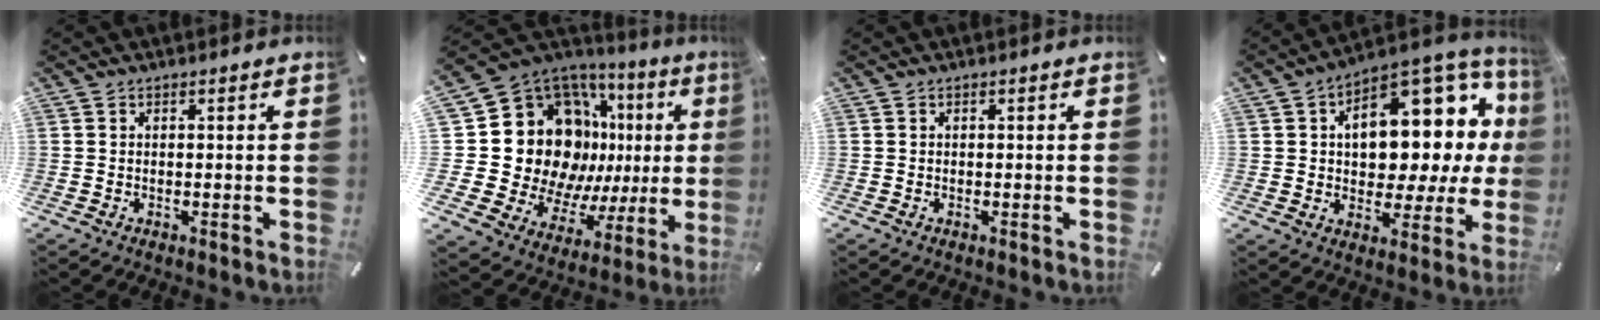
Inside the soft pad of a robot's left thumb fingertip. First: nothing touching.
{"total": 27.8, "force": [5.8, 20.1, 18.2], "torque": [-0.293, -0.078, 0.160]}
{"total": 0.0}
{"total": 16.7, "force": [5.5, 10.1, 12.2], "torque": [-0.151, -0.062, 0.084]}